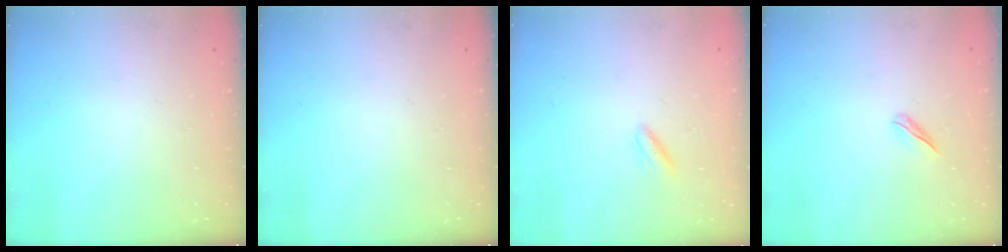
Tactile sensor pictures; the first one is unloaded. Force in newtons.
{"total": 0.0}
{"total": 3.4, "press": 3.2, "slide": 1.1}
{"total": 3.4, "press": 3.3, "slide": 0.8}